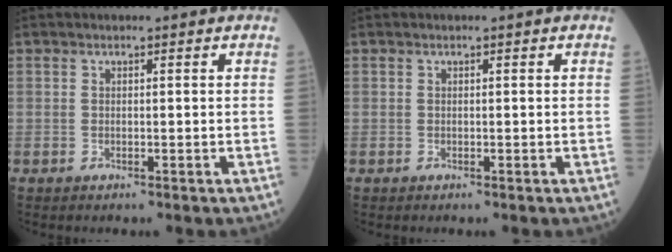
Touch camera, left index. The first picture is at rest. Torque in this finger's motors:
{"motor_torque": [0.03, 0.03, 0.00, 0.00]}